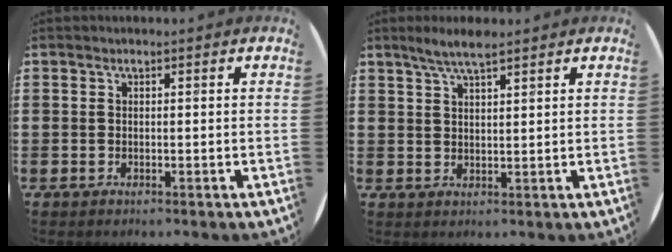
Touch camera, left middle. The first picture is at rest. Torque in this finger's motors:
{"motor_torque": [0.79, -0.73, 0.07, 0.09]}